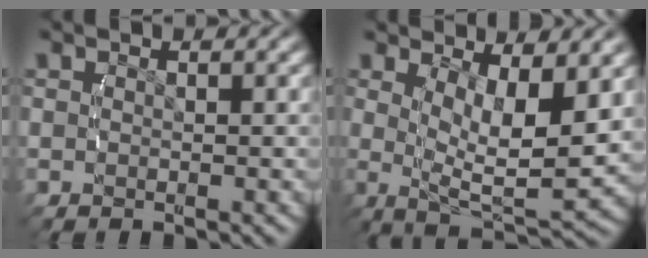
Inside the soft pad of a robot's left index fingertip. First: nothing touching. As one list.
[{"total": 7.9, "force": [0.0, 3.8, 6.9], "torque": [-0.118, -0.027, 0.000]}]